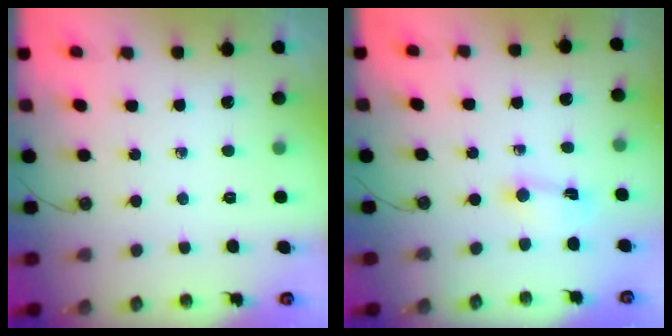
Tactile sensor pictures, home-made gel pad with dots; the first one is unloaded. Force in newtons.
{"total": 1.6, "press": 1.6, "slide": 0.3}